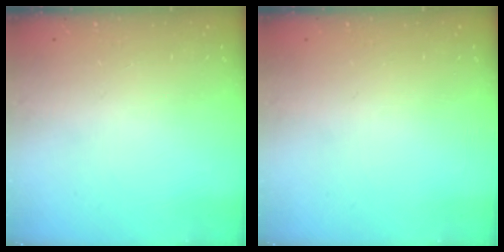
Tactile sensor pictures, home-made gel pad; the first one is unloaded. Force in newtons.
{"total": 0.0}